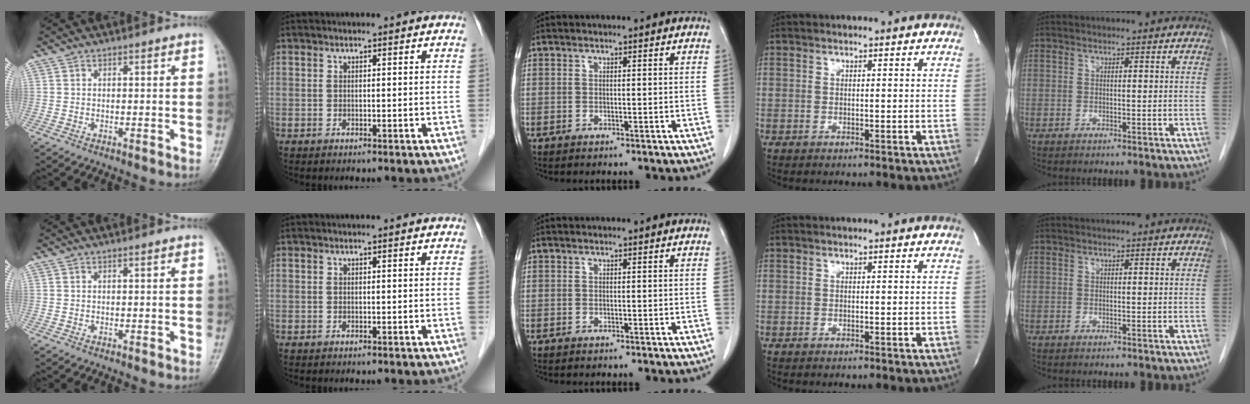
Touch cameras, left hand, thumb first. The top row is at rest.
{}